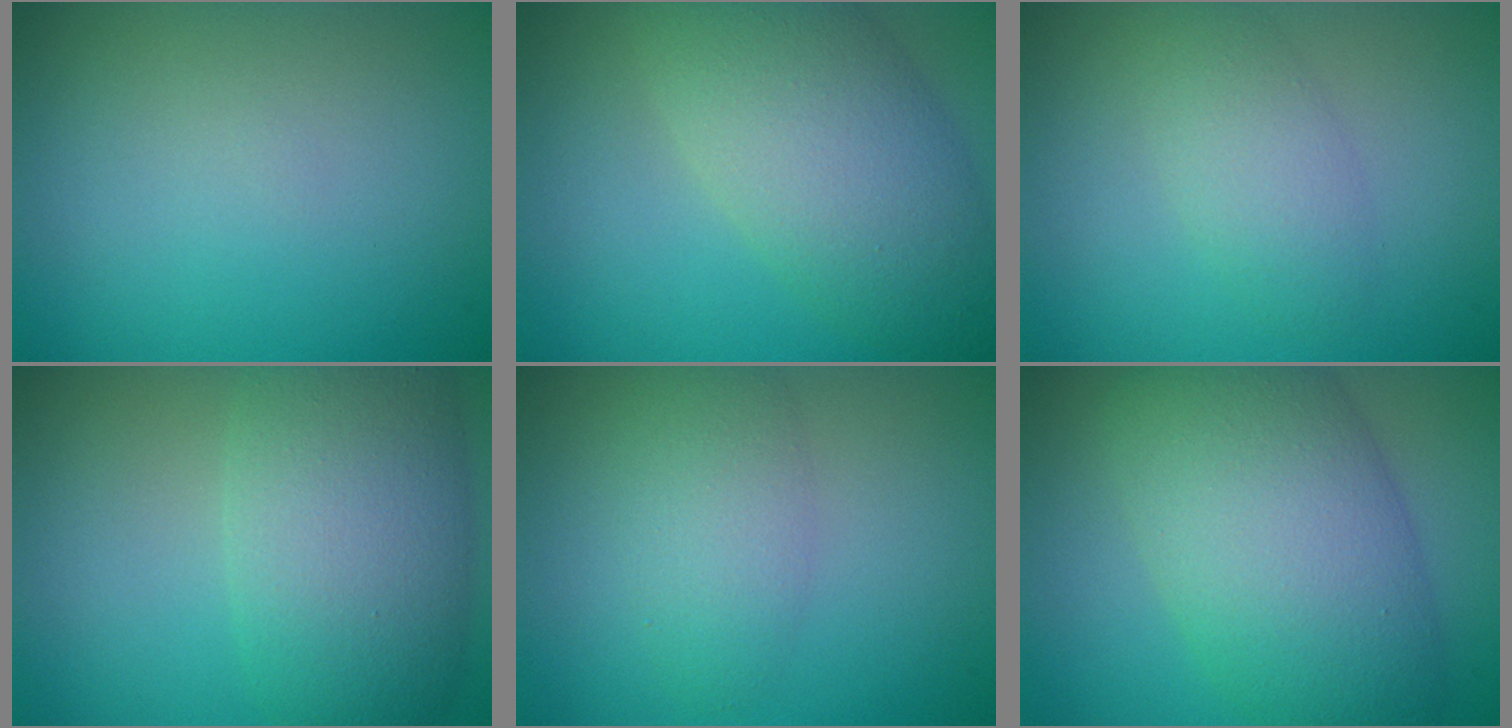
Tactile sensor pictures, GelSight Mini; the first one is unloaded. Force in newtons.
{"total": 7.0, "press": 7.0, "slide": 0.4}
{"total": 2.6, "press": 2.6, "slide": 0.1}
{"total": 7.6, "press": 7.6, "slide": 0.6}
{"total": 3.3, "press": 3.3, "slide": 0.1}
{"total": 9.7, "press": 9.7, "slide": 0.3}